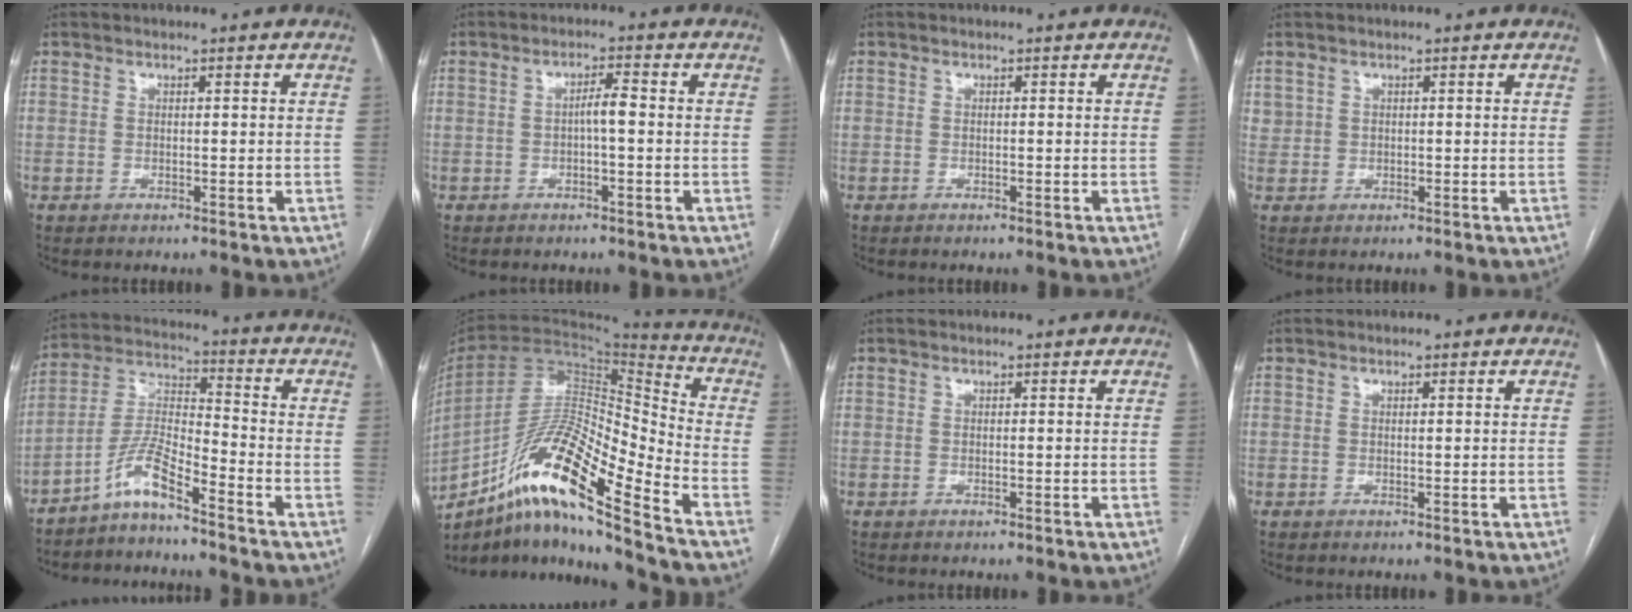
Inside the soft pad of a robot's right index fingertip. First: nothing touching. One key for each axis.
{"total": 2.7, "fx": -0.3, "fy": 0.3, "fz": 2.7, "tx": -0.044, "ty": 0.005, "tz": -0.006}
{"total": 0.0}
{"total": 1.3, "fx": 0.7, "fy": 1.1, "fz": 0.1, "tx": 0.009, "ty": 0.006, "tz": 0.010}
{"total": 7.3, "fx": -5.6, "fy": 0.5, "fz": 4.6, "tx": -0.105, "ty": 0.005, "tz": -0.114}
{"total": 19.7, "fx": -12.9, "fy": 1.6, "fz": 14.7, "tx": -0.293, "ty": -0.009, "tz": -0.237}
{"total": 0.0}
{"total": 0.0}